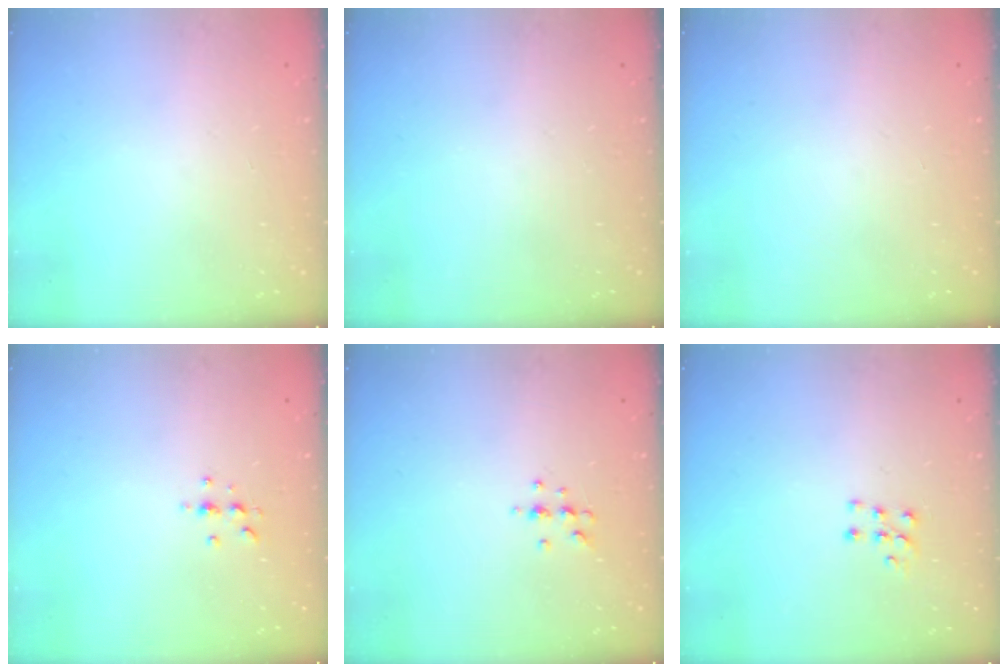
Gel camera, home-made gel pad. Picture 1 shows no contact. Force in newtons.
{"total": 0.0}
{"total": 0.0}
{"total": 3.8, "press": 3.7, "slide": 0.4}
{"total": 5.6, "press": 5.4, "slide": 1.5}
{"total": 5.6, "press": 5.6, "slide": 0.5}